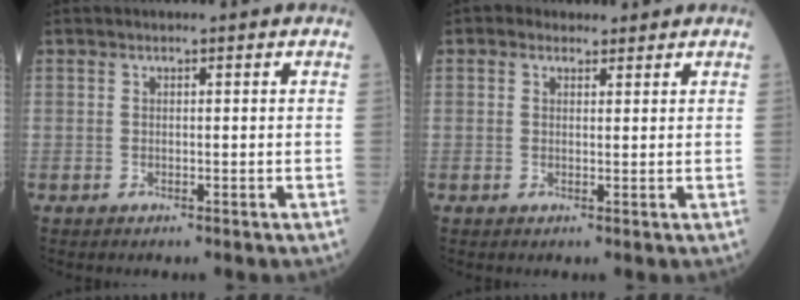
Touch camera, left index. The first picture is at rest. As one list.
[{"total": 2.3, "force": [1.7, 1.5, 0.5], "torque": [-0.010, 0.016, 0.025]}]